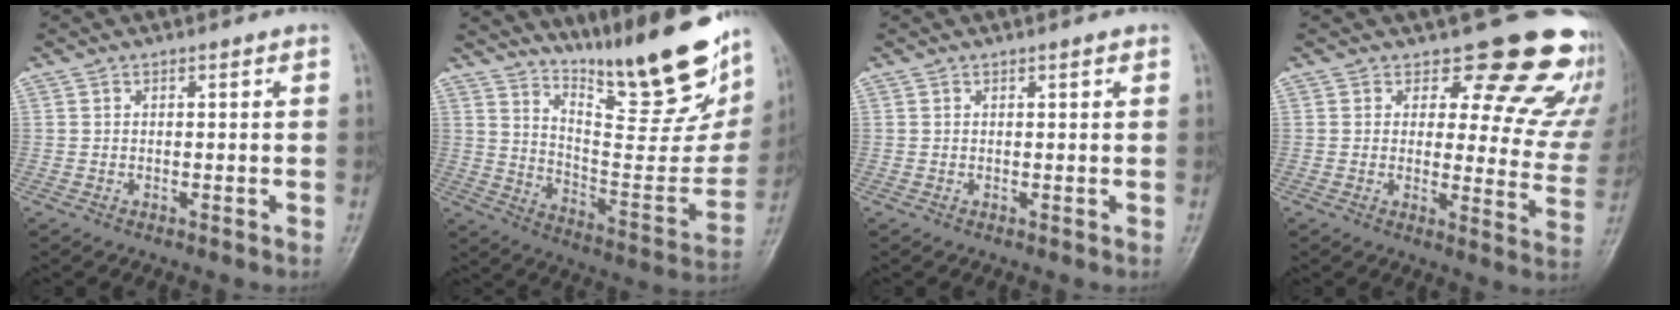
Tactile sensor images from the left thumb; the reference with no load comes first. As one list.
[{"total": 24.3, "force": [17.9, 5.5, 15.6], "torque": [-0.198, -0.115, 0.279]}, {"total": 0.7, "force": [0.5, 0.2, 0.5], "torque": [-0.006, 0.000, 0.005]}, {"total": 17.5, "force": [14.5, 7.1, 6.8], "torque": [-0.022, -0.117, 0.151]}]